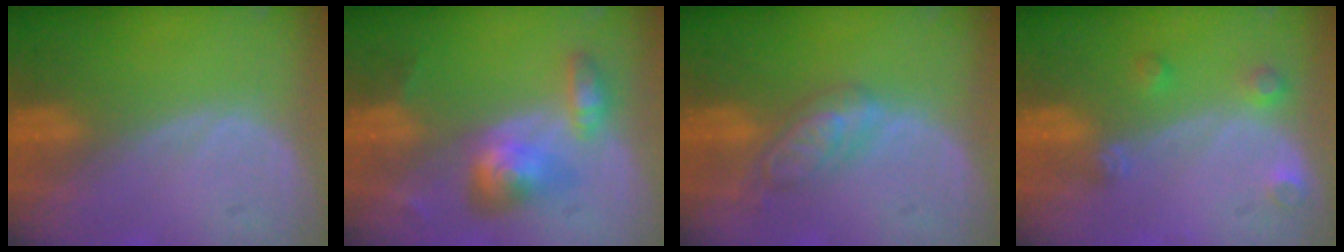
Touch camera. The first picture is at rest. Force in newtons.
{"total": 6.1, "press": 5.7, "slide": 2.1}
{"total": 5.8, "press": 5.0, "slide": 2.9}
{"total": 3.3, "press": 3.0, "slide": 1.4}